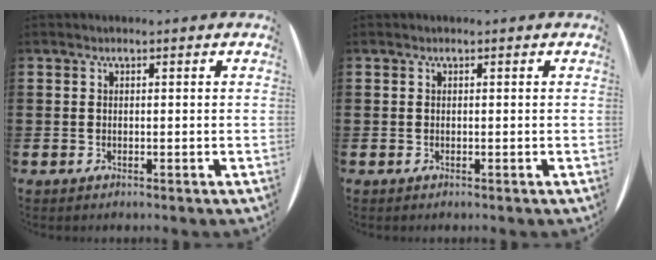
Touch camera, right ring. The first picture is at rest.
{"total": 0.0}